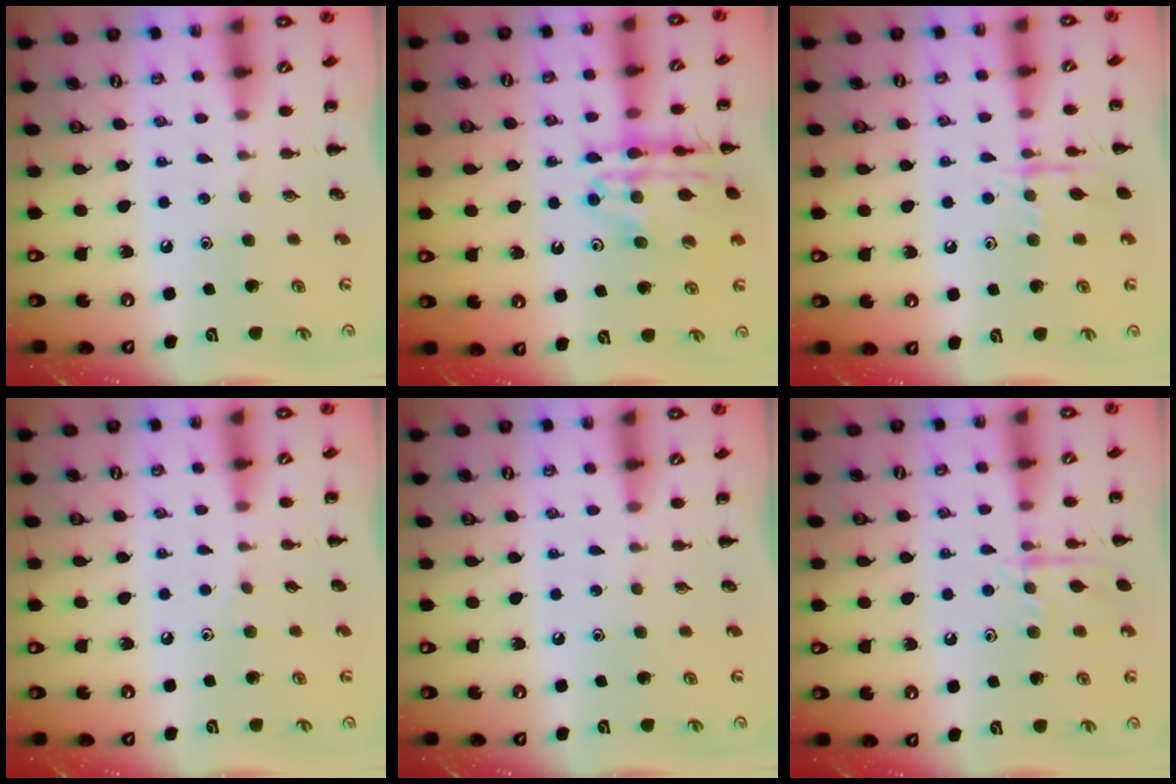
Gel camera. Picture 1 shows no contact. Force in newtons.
{"total": 15.2, "press": 15.1, "slide": 2.0}
{"total": 9.7, "press": 9.7, "slide": 0.7}
{"total": 2.9, "press": 2.7, "slide": 1.1}
{"total": 0.0}
{"total": 9.6, "press": 9.6, "slide": 0.6}